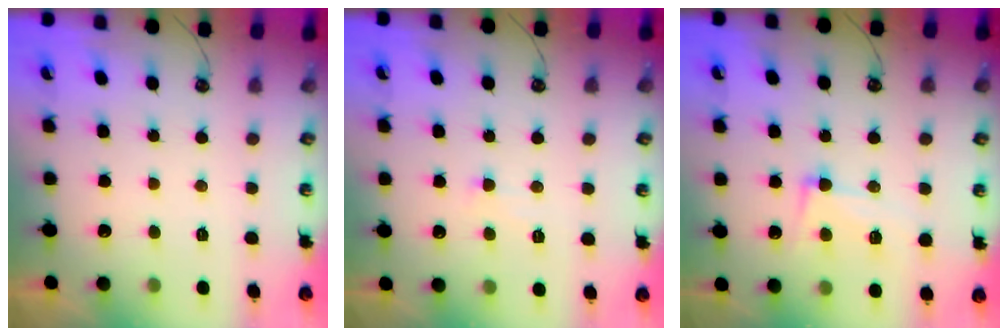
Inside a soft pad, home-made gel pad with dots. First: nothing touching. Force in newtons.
{"total": 0.8, "press": 0.6, "slide": 0.5}
{"total": 7.4, "press": 7.3, "slide": 1.4}